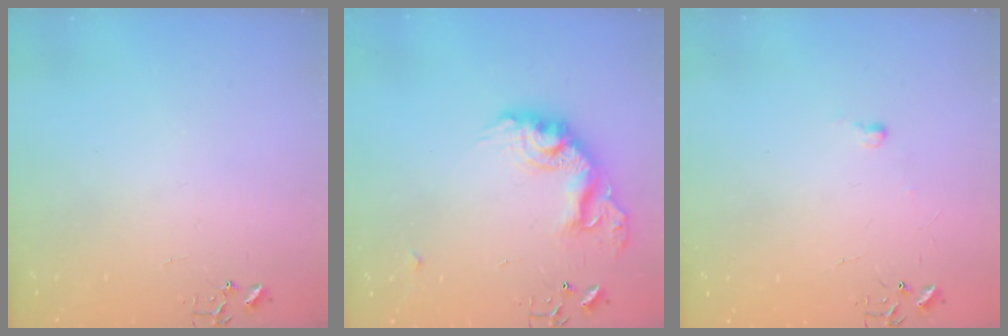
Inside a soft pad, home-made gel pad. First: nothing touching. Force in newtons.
{"total": 17.2, "press": 17.2, "slide": 1.2}
{"total": 4.0, "press": 4.0, "slide": 0.6}